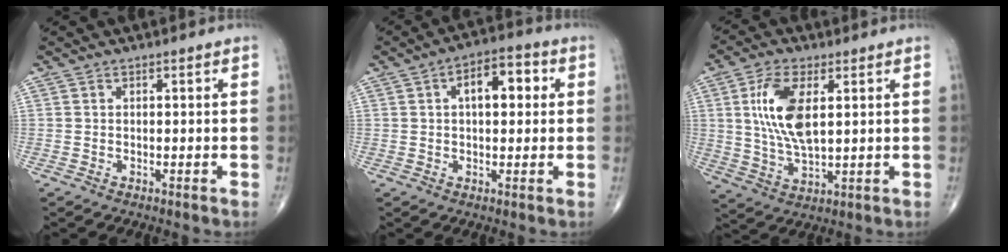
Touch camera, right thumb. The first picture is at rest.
{"total": 8.3, "force": [1.9, 4.3, 6.9], "torque": [-0.084, 0.018, 0.021]}
{"total": 12.6, "force": [3.5, 5.9, 10.5], "torque": [-0.208, -0.015, 0.072]}